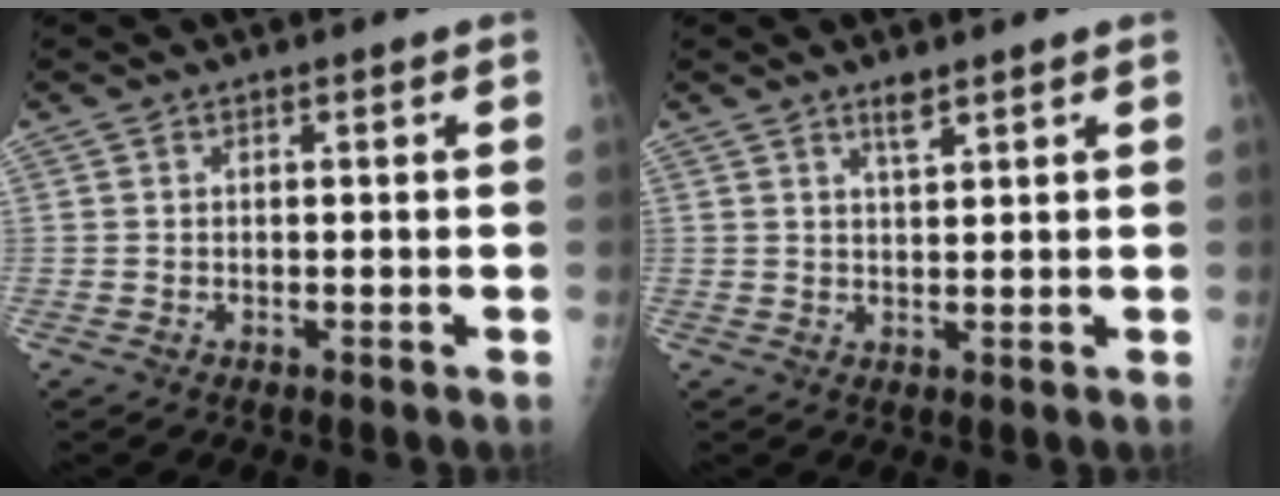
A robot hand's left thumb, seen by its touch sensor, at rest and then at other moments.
{"total": 2.5, "force": [1.9, 0.5, 1.6], "torque": [-0.028, -0.011, 0.034]}